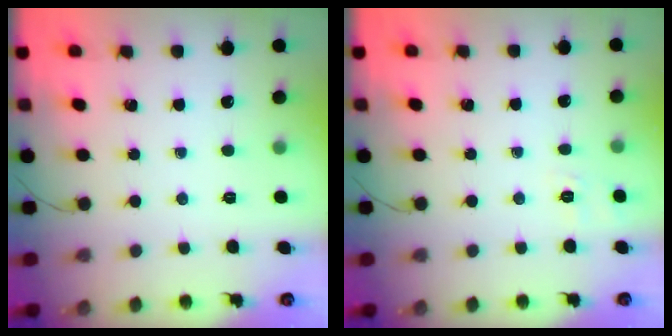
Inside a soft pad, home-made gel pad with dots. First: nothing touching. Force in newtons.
{"total": 2.7, "press": 2.1, "slide": 1.6}